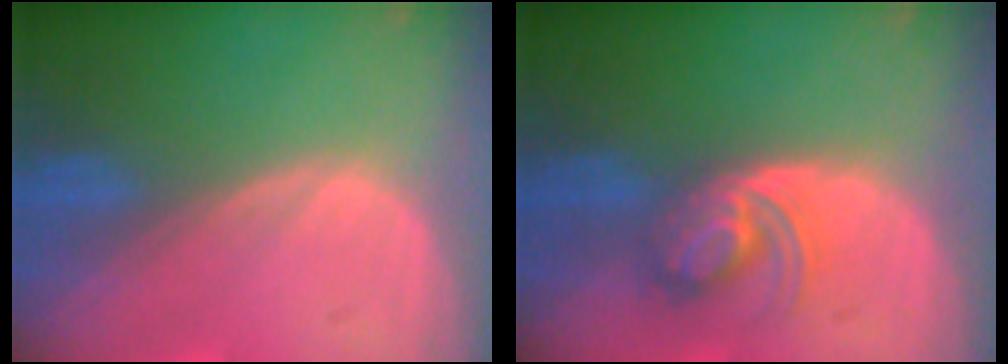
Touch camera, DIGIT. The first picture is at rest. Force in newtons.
{"total": 5.7, "press": 5.5, "slide": 1.5}